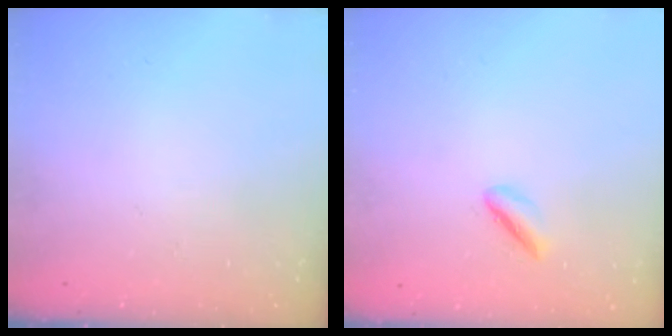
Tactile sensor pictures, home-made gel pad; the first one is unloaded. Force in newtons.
{"total": 1.8, "press": 1.8, "slide": 0.4}